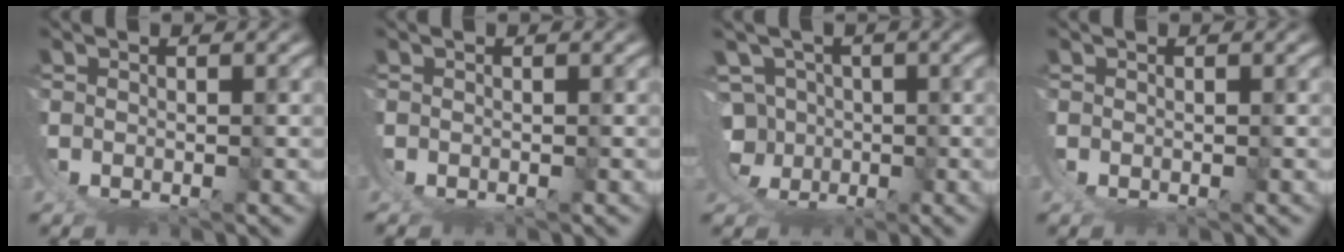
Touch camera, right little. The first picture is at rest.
{"total": 0.5, "force": [-0.5, 0.2, -0.1], "torque": [0.000, -0.002, -0.007]}
{"total": 10.6, "force": [-1.9, 9.6, 4.1], "torque": [-0.111, -0.054, -0.029]}
{"total": 0.0}